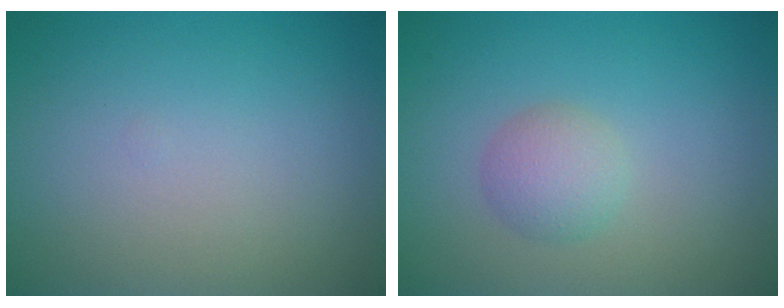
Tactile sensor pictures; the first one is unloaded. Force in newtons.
{"total": 2.3, "press": 2.3, "slide": 0.1}